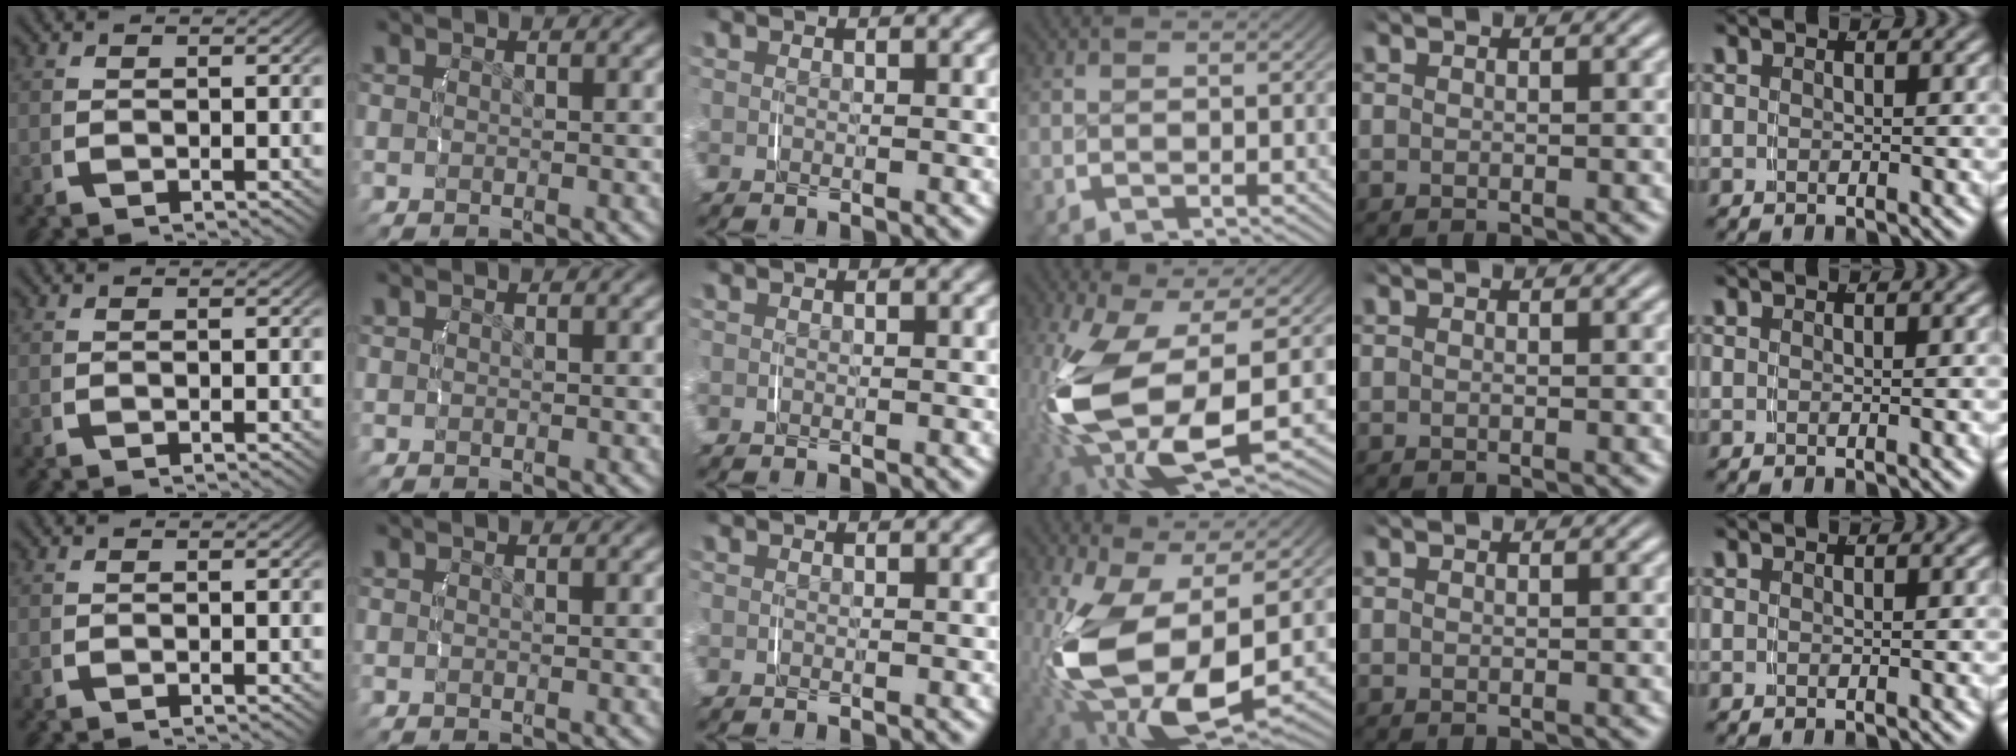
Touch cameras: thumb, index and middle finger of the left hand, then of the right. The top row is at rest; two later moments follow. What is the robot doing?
{"motion": "lift_and_place", "object": "camera"}